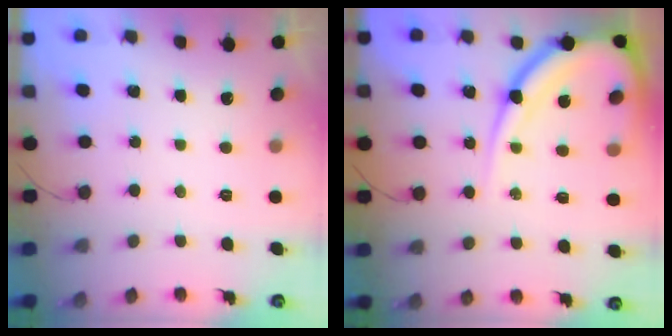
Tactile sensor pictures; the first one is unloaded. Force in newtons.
{"total": 16.0, "press": 15.9, "slide": 1.8}